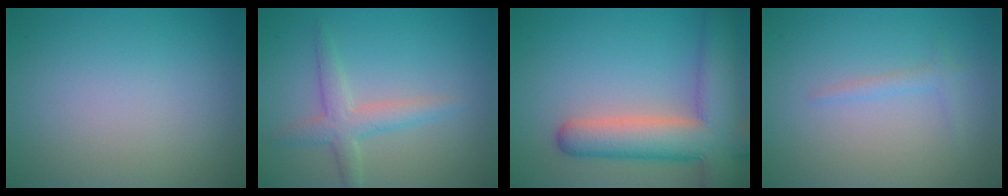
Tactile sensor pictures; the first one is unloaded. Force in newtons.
{"total": 2.9, "press": 2.9, "slide": 0.1}
{"total": 9.1, "press": 9.0, "slide": 0.5}
{"total": 1.0, "press": 1.0, "slide": 0.1}